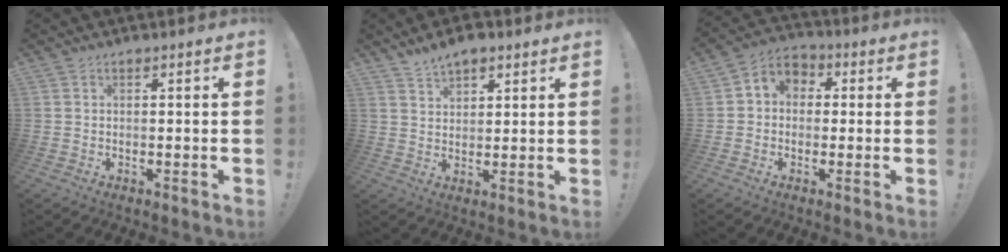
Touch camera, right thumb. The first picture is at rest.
{"total": 5.4, "force": [4.1, 2.7, 2.3], "torque": [-0.032, -0.018, 0.074]}
{"total": 5.9, "force": [-0.6, 5.2, 2.6], "torque": [-0.041, 0.015, -0.007]}